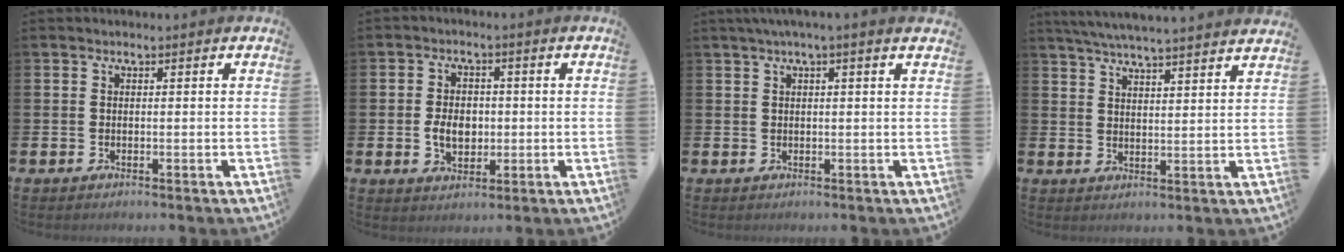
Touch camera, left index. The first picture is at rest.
{"total": 4.4, "force": [-0.4, 3.1, 3.0], "torque": [-0.039, 0.001, -0.015]}
{"total": 1.8, "force": [1.2, -0.3, 1.4], "torque": [-0.030, 0.001, 0.021]}
{"total": 5.7, "force": [5.6, -0.4, 1.1], "torque": [-0.043, -0.028, 0.100]}